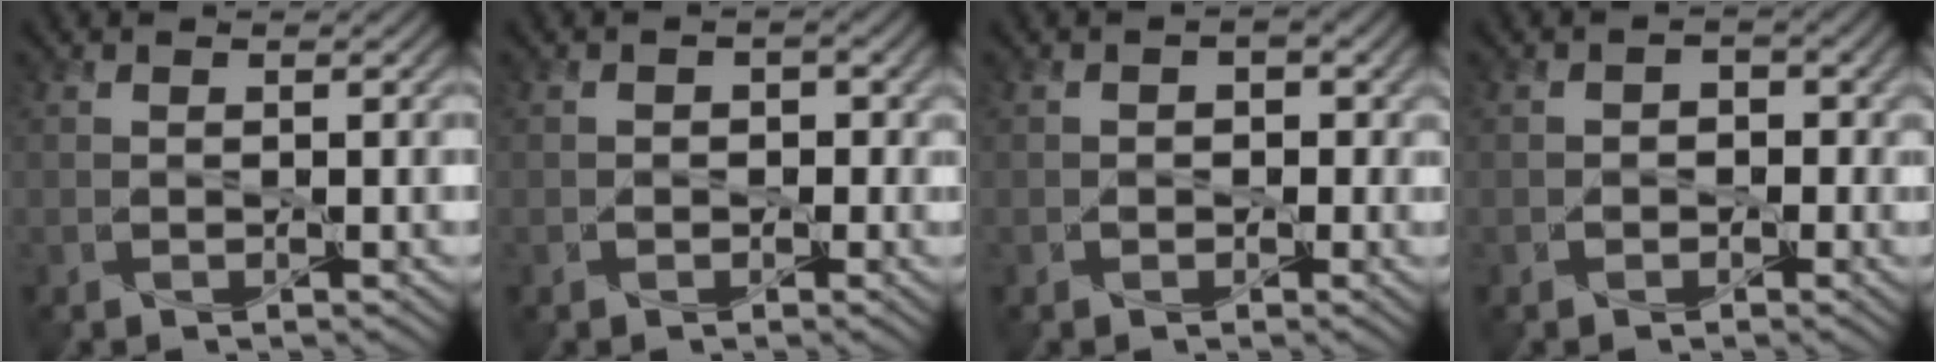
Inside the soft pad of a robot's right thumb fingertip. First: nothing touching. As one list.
[{"total": 2.6, "force": [-0.5, 2.4, 0.9], "torque": [-0.013, 0.008, -0.012]}, {"total": 3.3, "force": [-0.3, 3.0, 1.4], "torque": [-0.018, 0.009, -0.015]}, {"total": 2.8, "force": [-0.8, 2.5, 1.0], "torque": [-0.010, 0.010, -0.018]}]